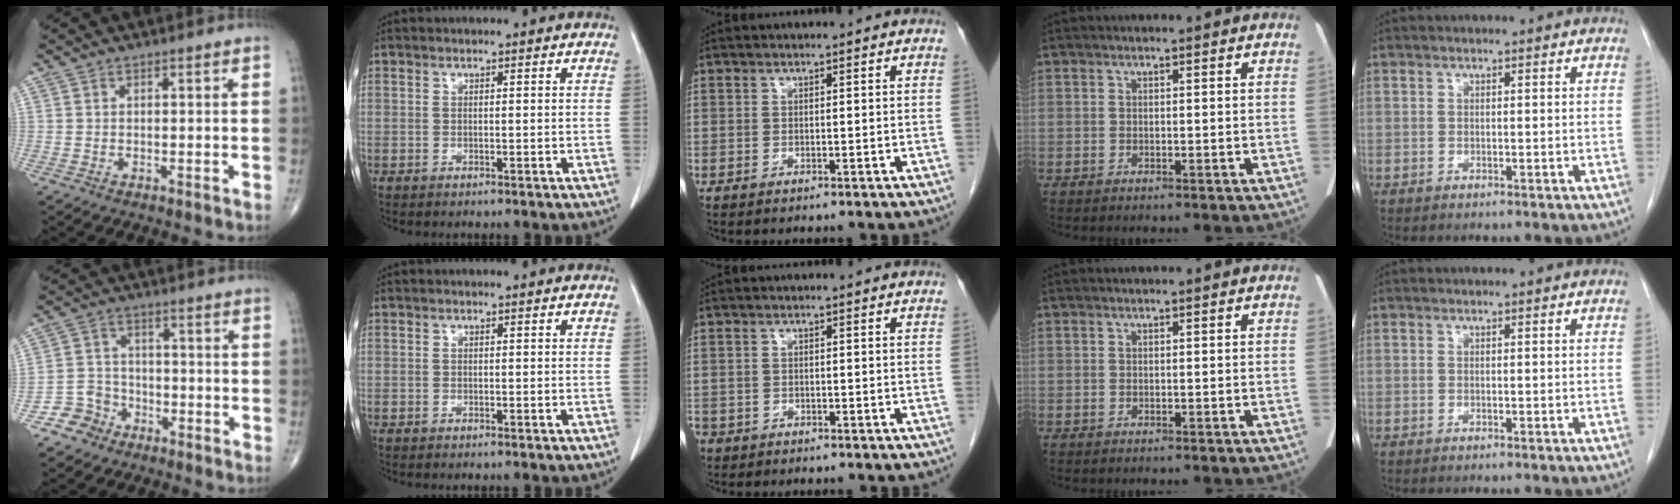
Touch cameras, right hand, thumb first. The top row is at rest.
{"thumb": {"total": 5.8, "force": [-3.6, 4.5, 0.3], "torque": [0.026, 0.031, -0.072]}, "middle": {"total": 3.5, "force": [-2.5, 2.4, 0.8], "torque": [-0.021, -0.001, -0.046]}}